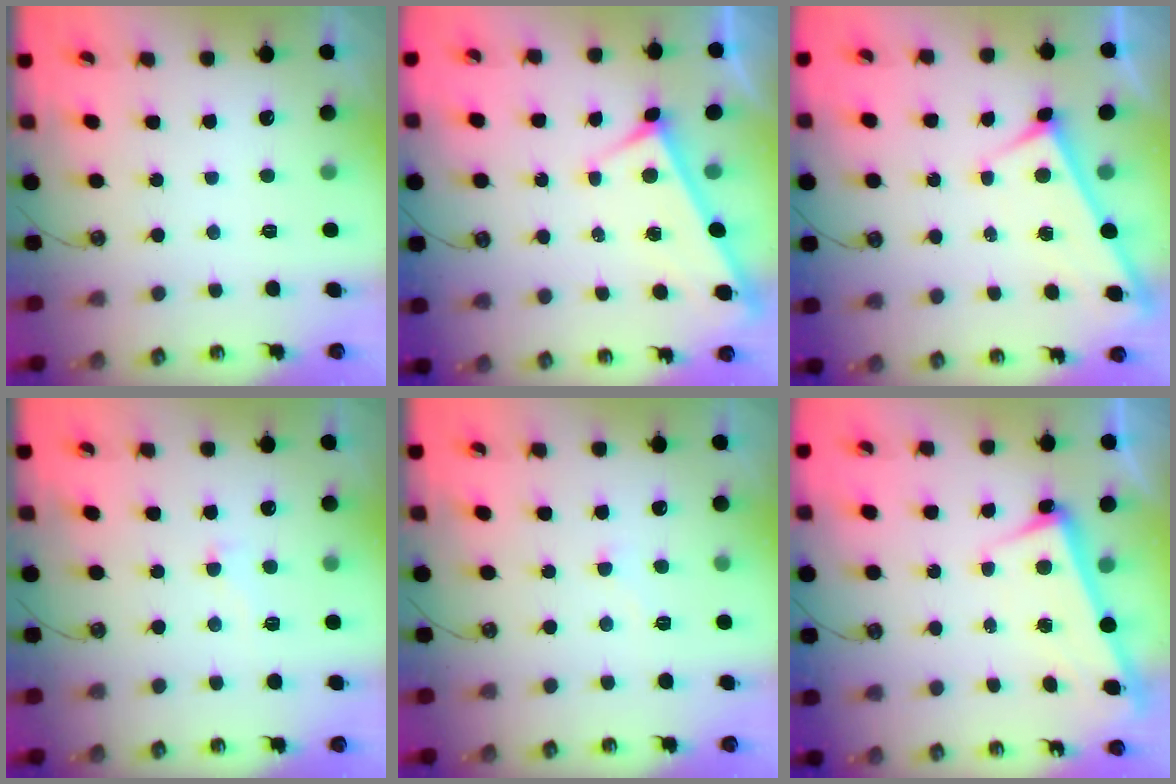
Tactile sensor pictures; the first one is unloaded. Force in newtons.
{"total": 4.6, "press": 4.6, "slide": 0.1}
{"total": 3.0, "press": 2.9, "slide": 0.3}
{"total": 3.0, "press": 2.9, "slide": 0.7}
{"total": 3.8, "press": 3.8, "slide": 0.4}
{"total": 2.6, "press": 2.5, "slide": 0.8}